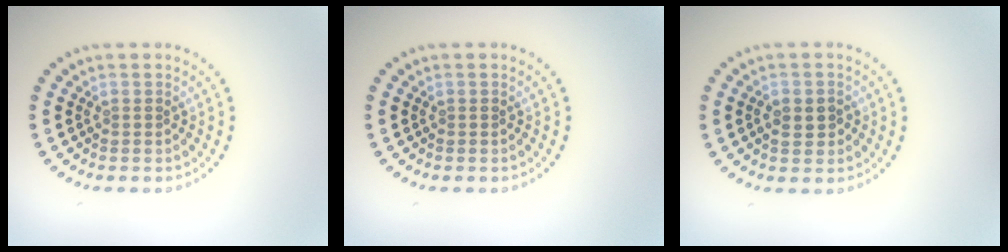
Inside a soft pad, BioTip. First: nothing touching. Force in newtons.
{"total": 0.0}
{"total": 2.2, "press": 2.2, "slide": 0.2}